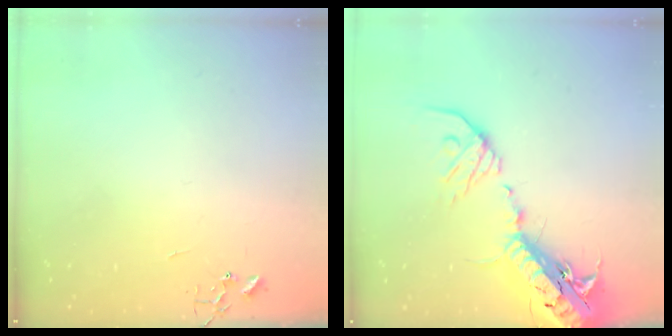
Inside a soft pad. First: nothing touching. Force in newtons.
{"total": 23.9, "press": 23.3, "slide": 5.5}